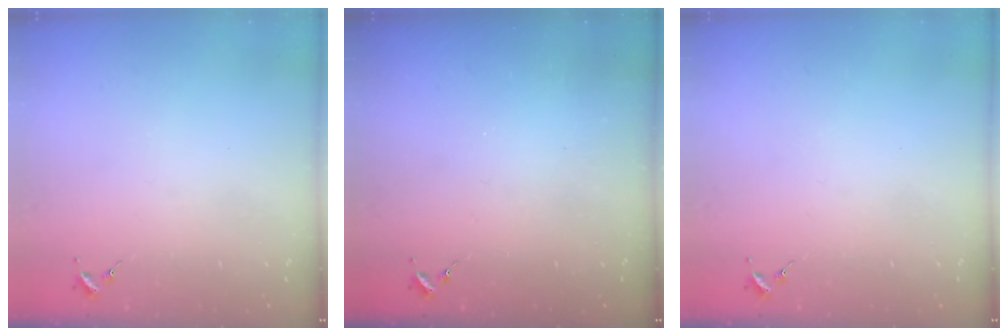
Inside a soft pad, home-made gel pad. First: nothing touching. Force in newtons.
{"total": 0.0}
{"total": 0.0}